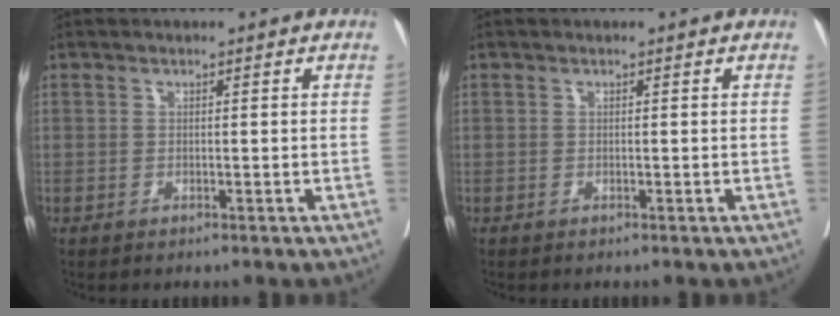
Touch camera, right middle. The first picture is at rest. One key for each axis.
{"total": 0.0}